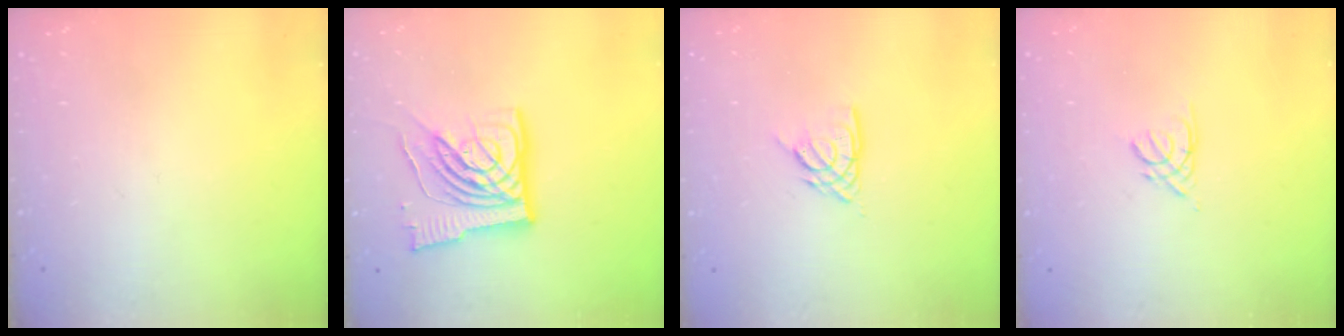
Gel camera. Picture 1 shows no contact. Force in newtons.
{"total": 14.1, "press": 13.9, "slide": 2.0}
{"total": 6.0, "press": 6.0, "slide": 0.6}
{"total": 2.2, "press": 2.2, "slide": 0.4}